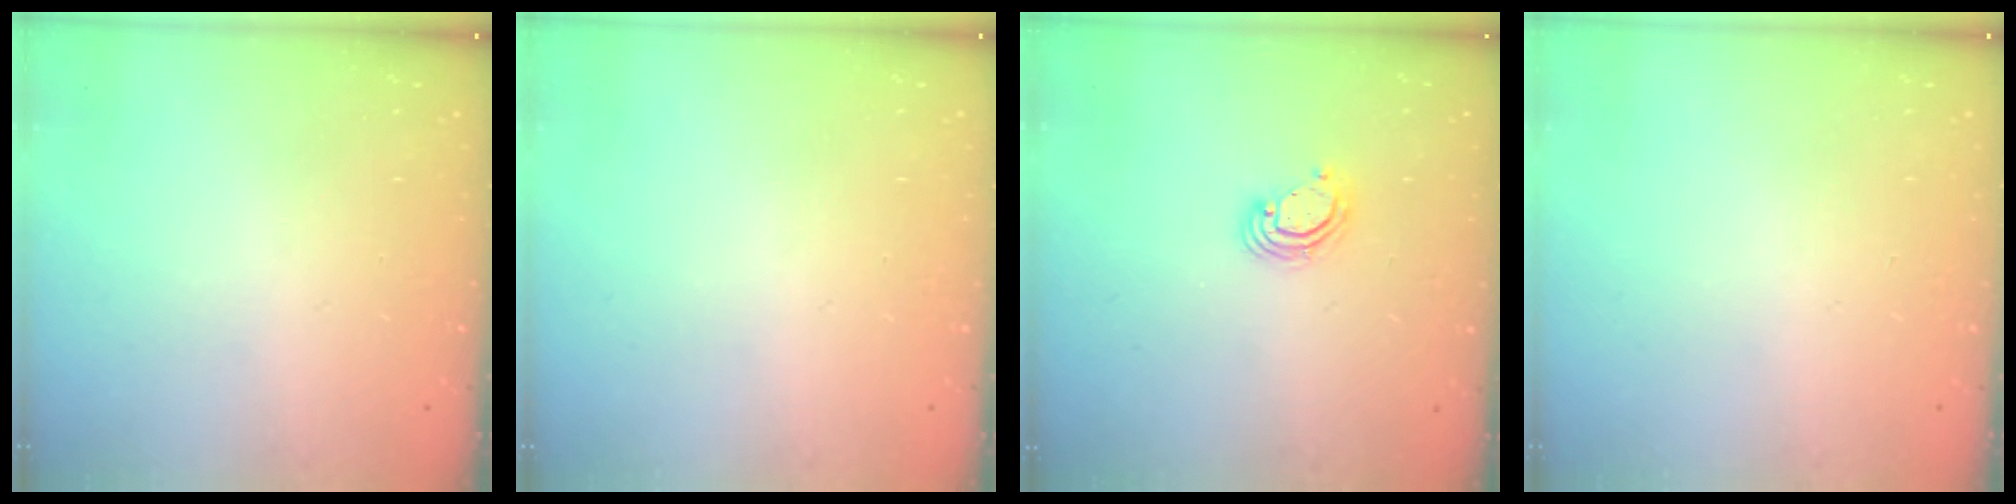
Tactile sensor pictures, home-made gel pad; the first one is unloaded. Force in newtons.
{"total": 0.0}
{"total": 4.8, "press": 4.8, "slide": 0.3}
{"total": 0.0}